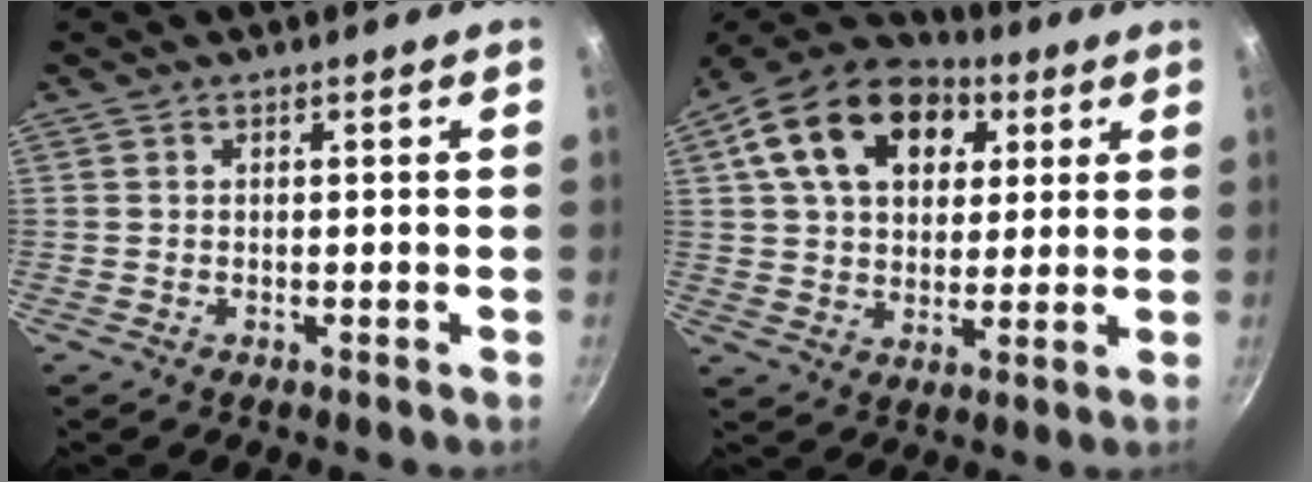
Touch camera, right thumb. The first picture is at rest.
{"total": 19.8, "force": [7.0, 13.7, 12.5], "torque": [-0.199, 0.011, 0.108]}